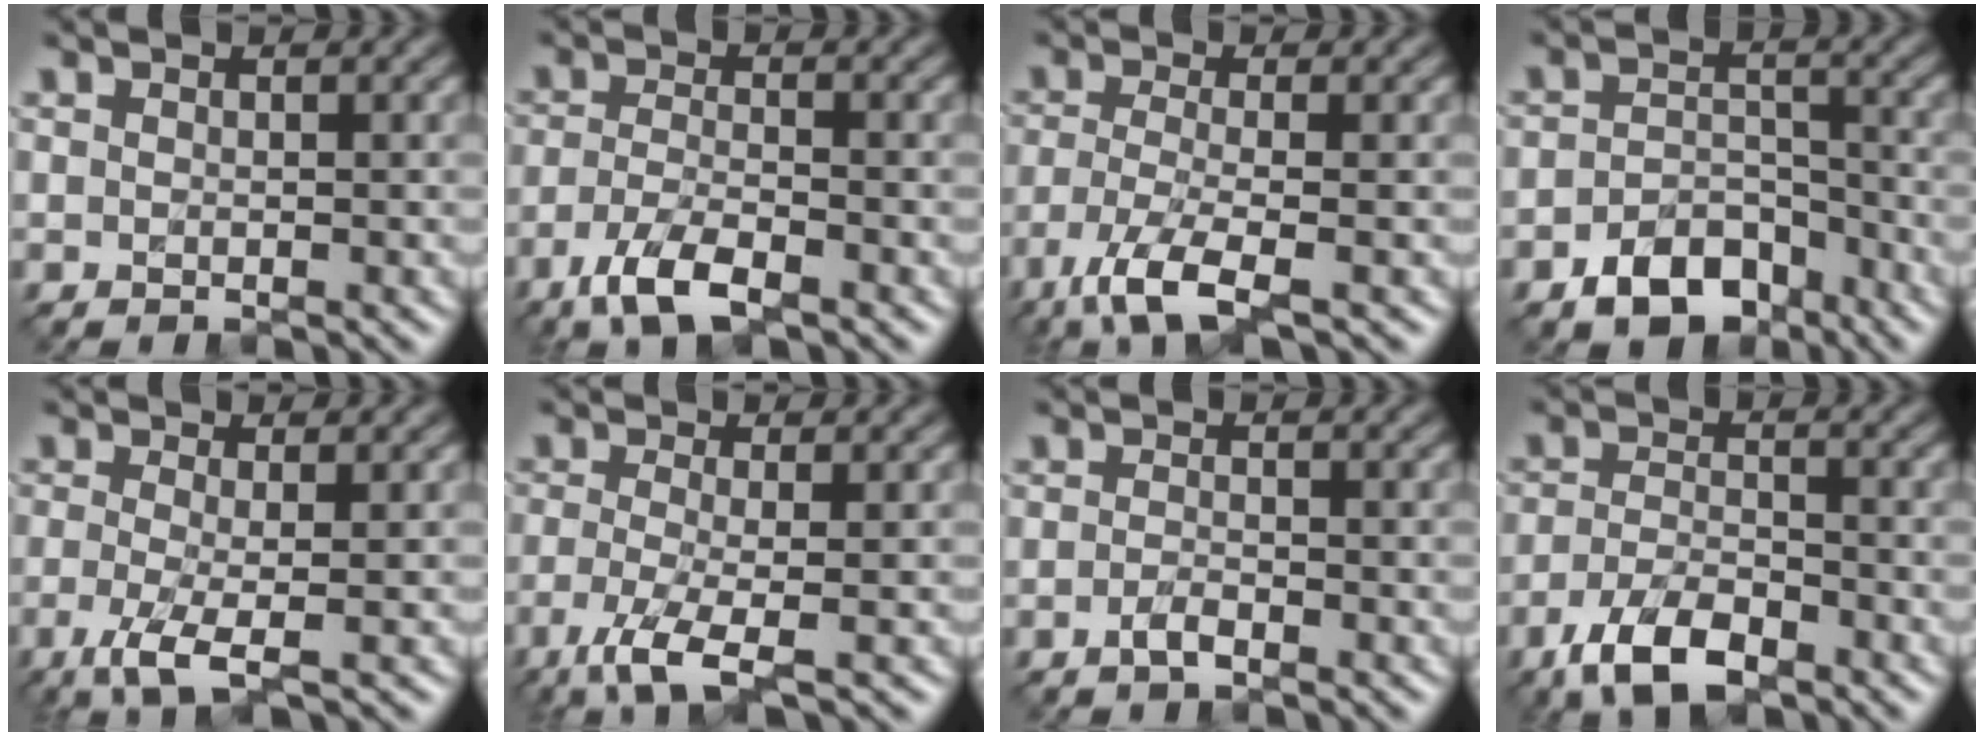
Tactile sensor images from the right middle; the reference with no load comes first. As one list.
[{"total": 4.7, "force": [-3.4, 1.3, 3.0], "torque": [-0.071, 0.001, -0.067]}, {"total": 5.2, "force": [-3.3, 1.2, 3.9], "torque": [-0.088, -0.003, -0.070]}, {"total": 4.8, "force": [-3.4, 2.7, 2.0], "torque": [-0.037, 0.007, -0.058]}, {"total": 3.6, "force": [-1.6, 0.7, 3.1], "torque": [-0.074, -0.003, -0.038]}, {"total": 4.5, "force": [-2.4, 0.9, 3.6], "torque": [-0.084, -0.003, -0.056]}, {"total": 0.7, "force": [-0.5, 0.1, 0.5], "torque": [-0.018, 0.010, -0.014]}, {"total": 5.4, "force": [-4.0, 2.0, 3.1], "torque": [-0.070, 0.004, -0.077]}]